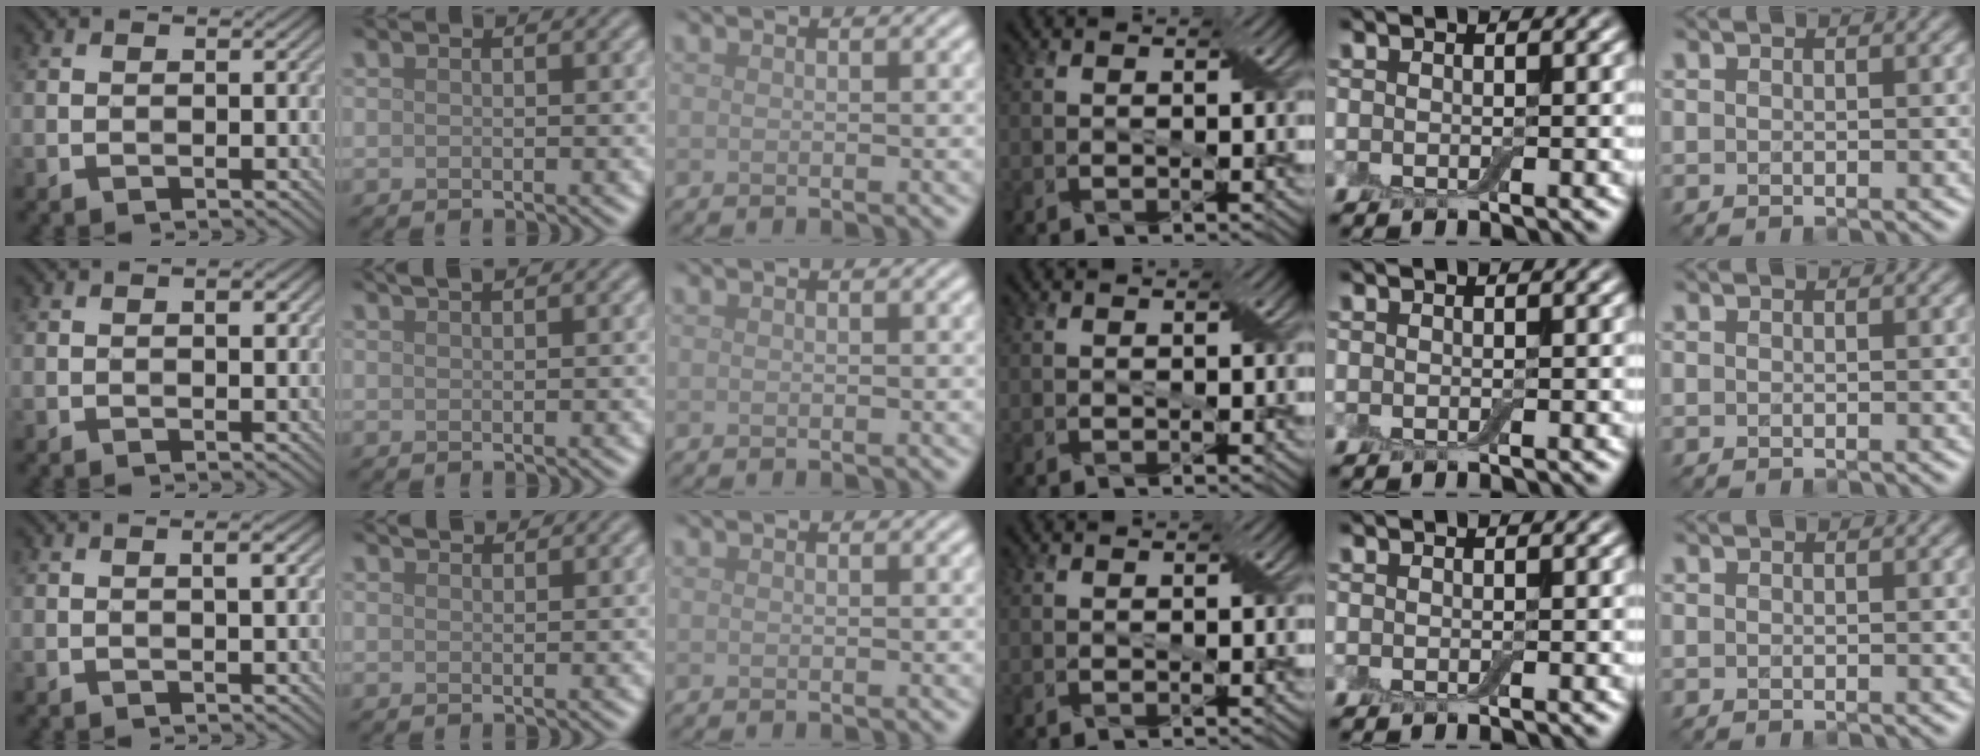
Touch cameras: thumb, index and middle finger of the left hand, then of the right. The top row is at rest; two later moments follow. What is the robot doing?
{"motion": "fold", "object": "bandage"}